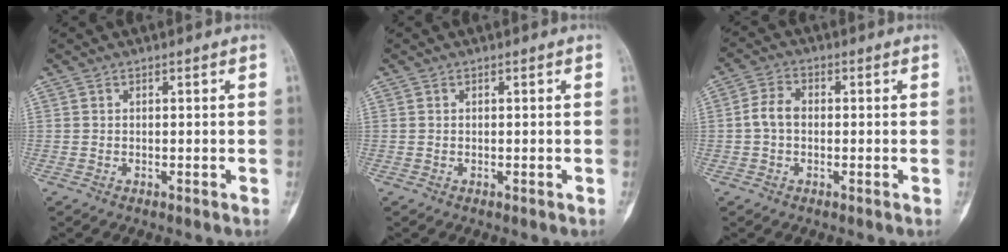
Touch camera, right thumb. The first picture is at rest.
{"total": 0.0}
{"total": 4.4, "force": [-0.3, 3.1, 3.1], "torque": [-0.059, 0.016, -0.014]}